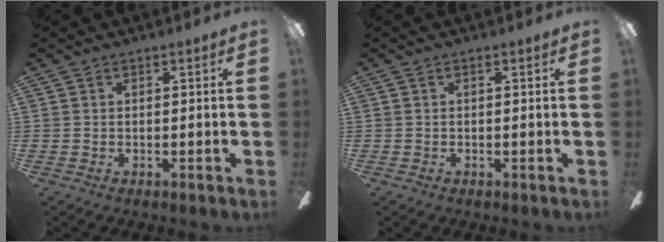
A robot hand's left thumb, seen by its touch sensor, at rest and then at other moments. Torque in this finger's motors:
{"motor_torque": [0.01, 0.01, -0.03, 0.03, 0.00]}